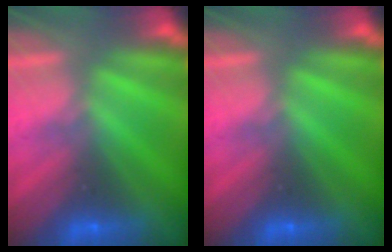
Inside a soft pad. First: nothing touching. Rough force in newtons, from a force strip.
{"total": 0.0}